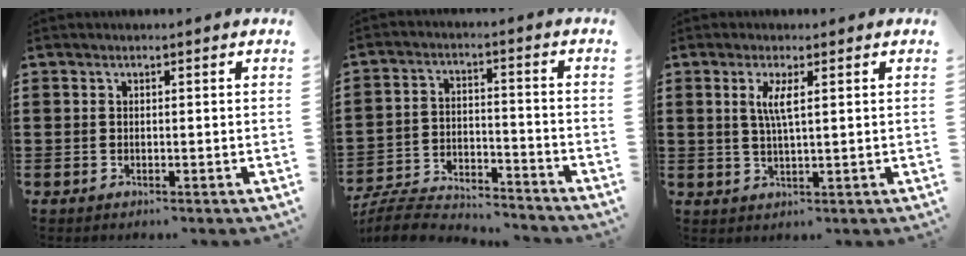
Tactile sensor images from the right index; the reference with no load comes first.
{"total": 6.5, "force": [-6.3, 0.8, 1.2], "torque": [-0.035, 0.003, -0.128]}
{"total": 3.2, "force": [0.9, 0.4, 3.1], "torque": [-0.064, 0.001, 0.013]}